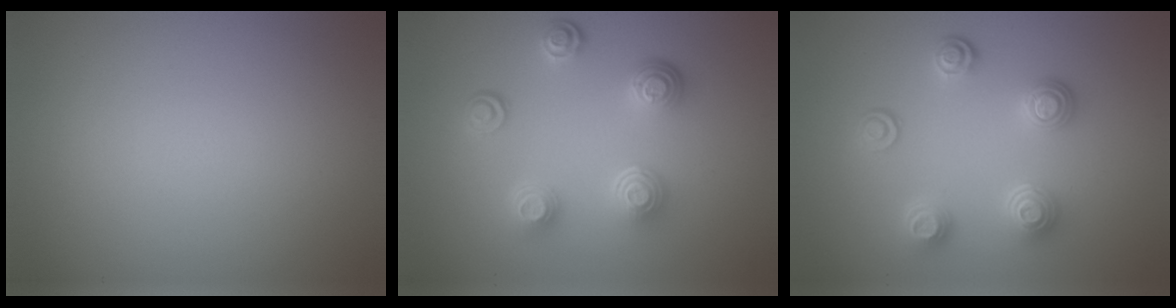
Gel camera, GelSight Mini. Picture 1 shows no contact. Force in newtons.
{"total": 4.6, "press": 3.5, "slide": 2.9}
{"total": 3.8, "press": 3.3, "slide": 2.0}